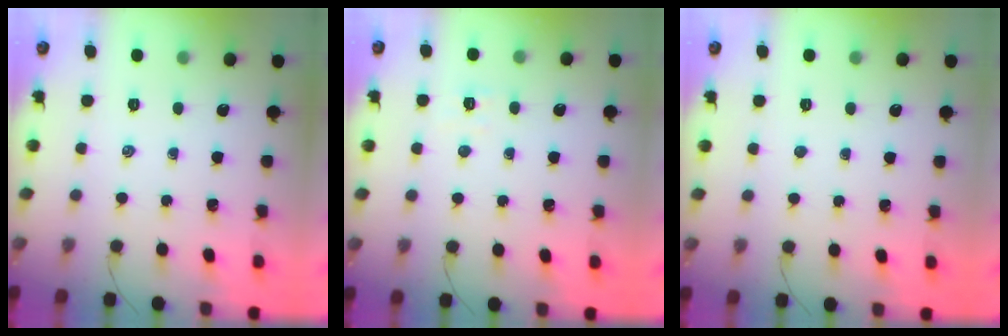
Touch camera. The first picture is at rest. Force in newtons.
{"total": 2.8, "press": 2.7, "slide": 0.8}
{"total": 0.0}